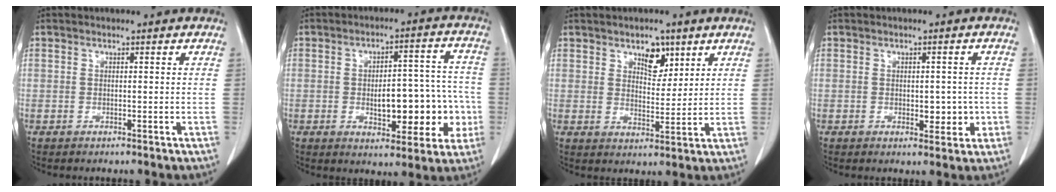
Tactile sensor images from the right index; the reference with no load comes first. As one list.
[{"total": 11.8, "force": [-2.2, 5.2, 10.3], "torque": [-0.126, 0.032, -0.018]}, {"total": 5.0, "force": [3.0, 2.7, 3.0], "torque": [-0.041, 0.000, 0.051]}, {"total": 3.5, "force": [-0.5, 2.1, 2.7], "torque": [-0.023, 0.001, 0.001]}]